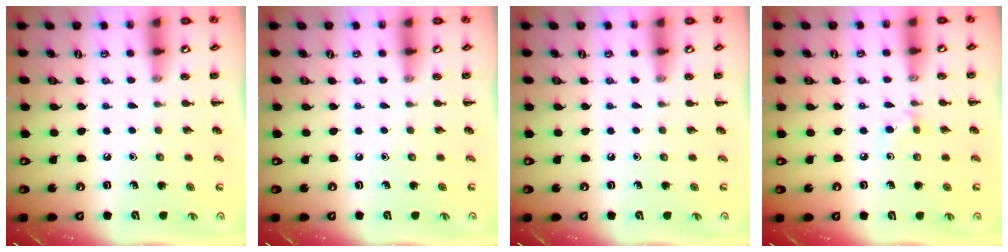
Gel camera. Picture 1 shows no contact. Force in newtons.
{"total": 0.0}
{"total": 0.0}
{"total": 4.5, "press": 4.2, "slide": 1.5}